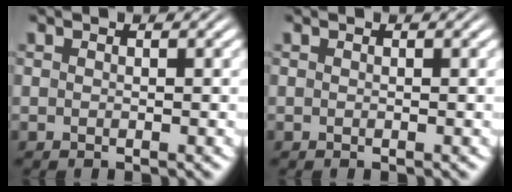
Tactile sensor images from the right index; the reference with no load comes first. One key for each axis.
{"total": 0.0}